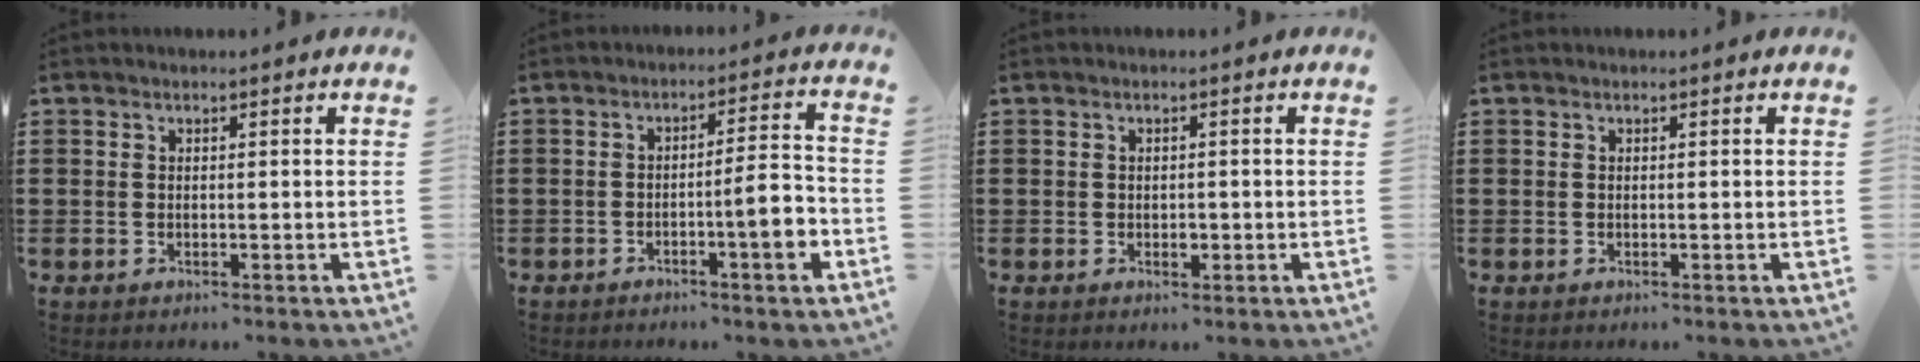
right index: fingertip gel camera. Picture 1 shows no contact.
{"total": 7.1, "force": [-2.6, 1.0, 6.5], "torque": [-0.091, -0.004, -0.049]}
{"total": 1.4, "force": [-0.2, 0.9, 1.1], "torque": [-0.021, 0.003, -0.005]}
{"total": 0.0}